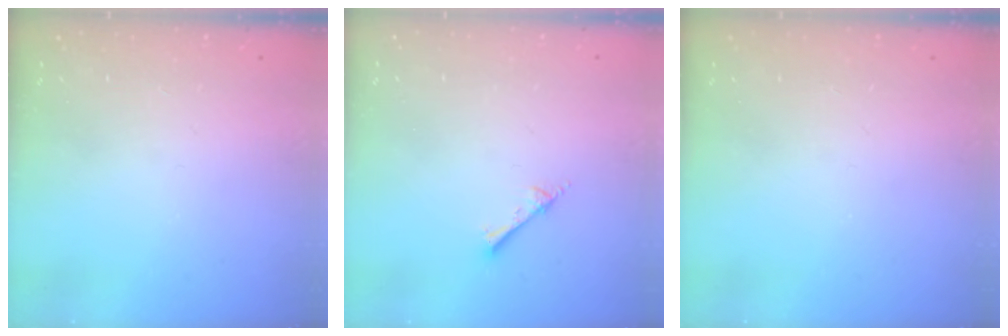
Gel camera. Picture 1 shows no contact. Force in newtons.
{"total": 2.4, "press": 2.4, "slide": 0.2}
{"total": 0.0}